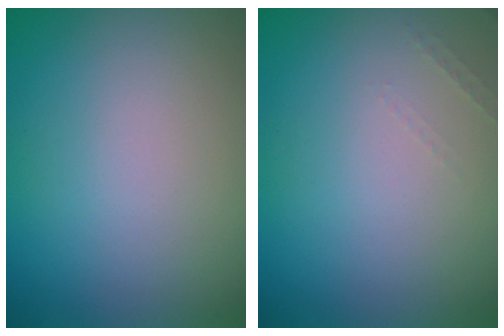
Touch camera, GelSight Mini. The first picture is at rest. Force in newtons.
{"total": 0.6, "press": 0.6, "slide": 0.2}